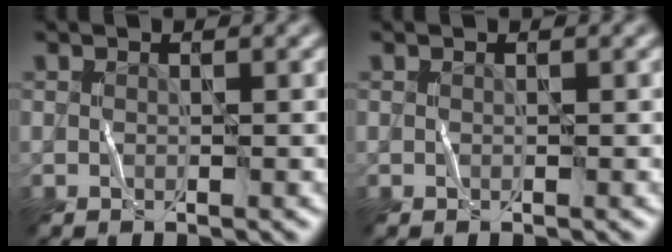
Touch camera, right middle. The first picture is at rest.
{"total": 0.0}